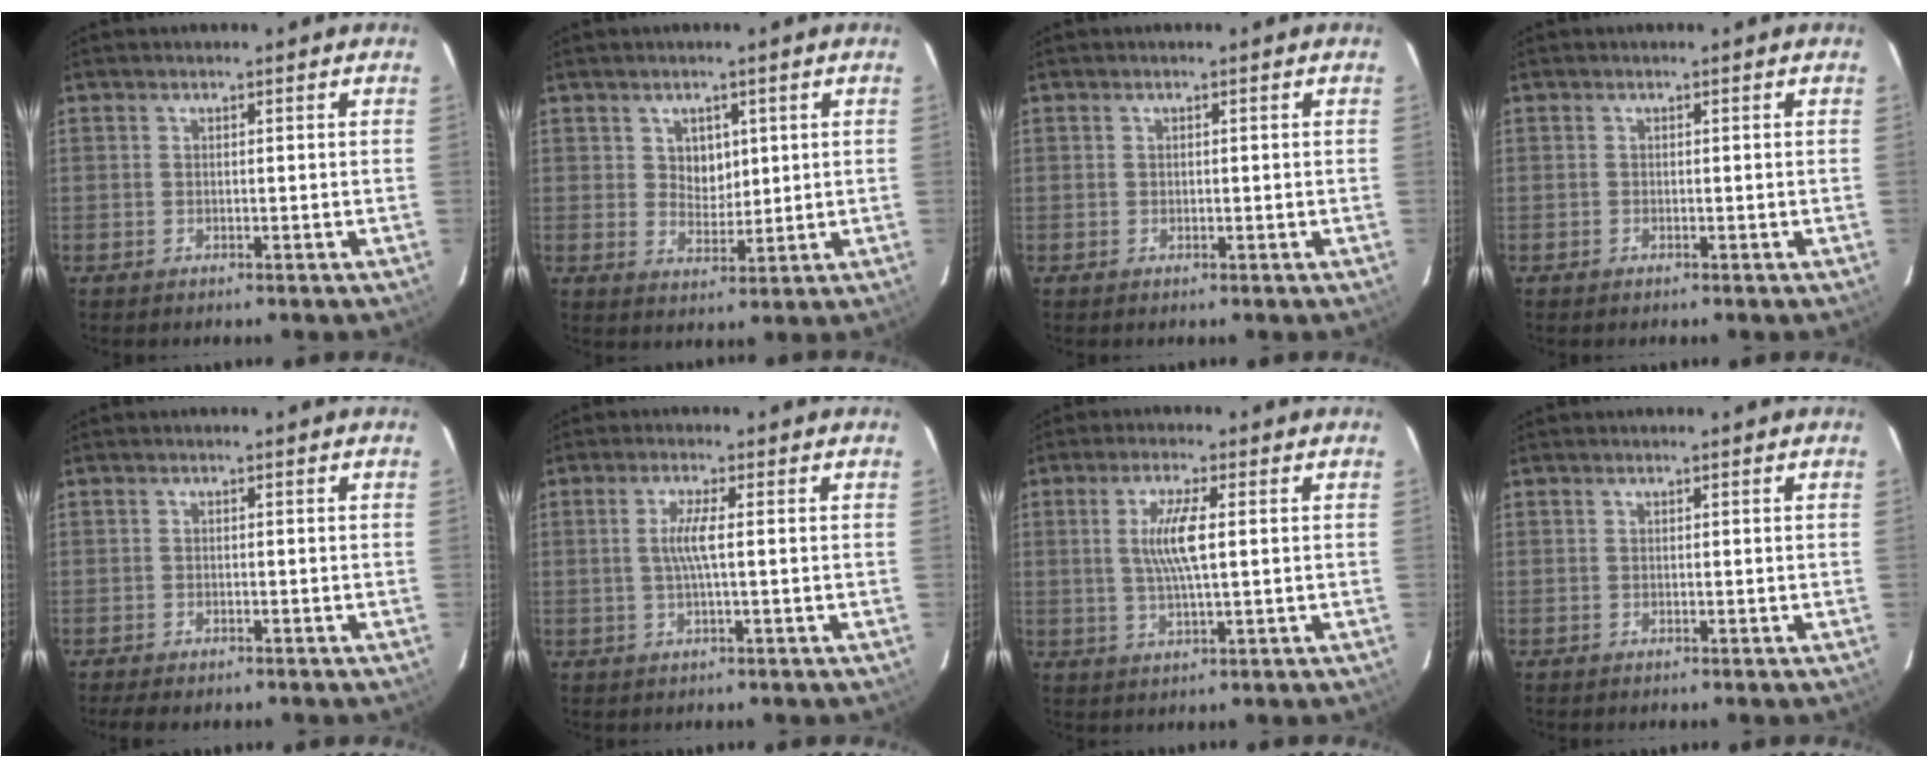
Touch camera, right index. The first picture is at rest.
{"total": 4.4, "force": [1.6, 3.5, 2.0], "torque": [-0.028, 0.003, 0.033]}
{"total": 0.0}
{"total": 0.0}
{"total": 4.1, "force": [-3.3, 1.4, 2.0], "torque": [-0.047, -0.013, -0.051]}
{"total": 3.8, "force": [0.0, -0.2, 3.8], "torque": [-0.077, -0.001, 0.001]}
{"total": 6.8, "force": [0.9, 0.9, 6.7], "torque": [-0.128, -0.002, 0.017]}
{"total": 0.0}